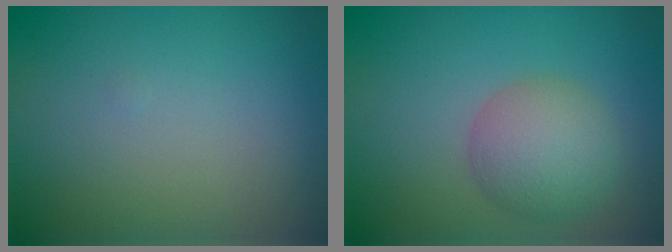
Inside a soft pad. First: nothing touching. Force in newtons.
{"total": 4.6, "press": 4.6, "slide": 0.3}